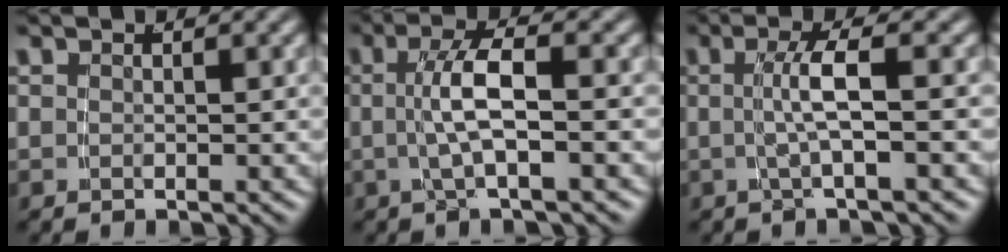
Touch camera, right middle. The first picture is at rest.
{"total": 3.7, "force": [-0.1, 0.2, 3.6], "torque": [-0.071, 0.007, -0.002]}
{"total": 3.0, "force": [-0.3, -0.3, 2.9], "torque": [-0.053, 0.006, -0.003]}